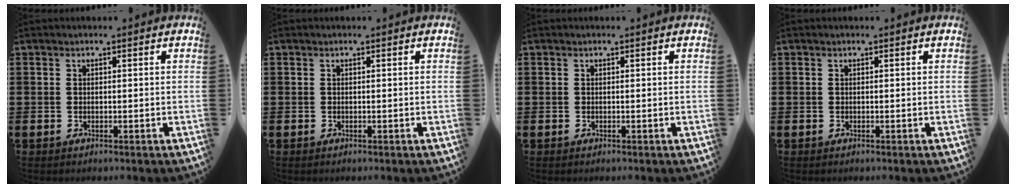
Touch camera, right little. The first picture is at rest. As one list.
[{"total": 0.0}, {"total": 0.0}, {"total": 0.0}]